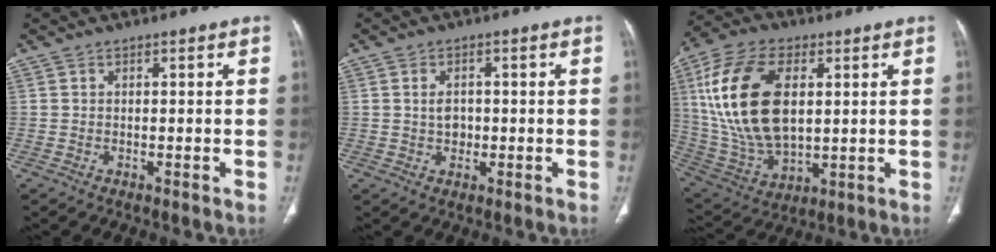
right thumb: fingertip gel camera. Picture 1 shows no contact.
{"total": 2.6, "force": [0.2, 1.9, 1.7], "torque": [-0.020, 0.000, 0.005]}
{"total": 21.9, "force": [4.5, 12.4, 17.4], "torque": [-0.346, -0.012, 0.090]}